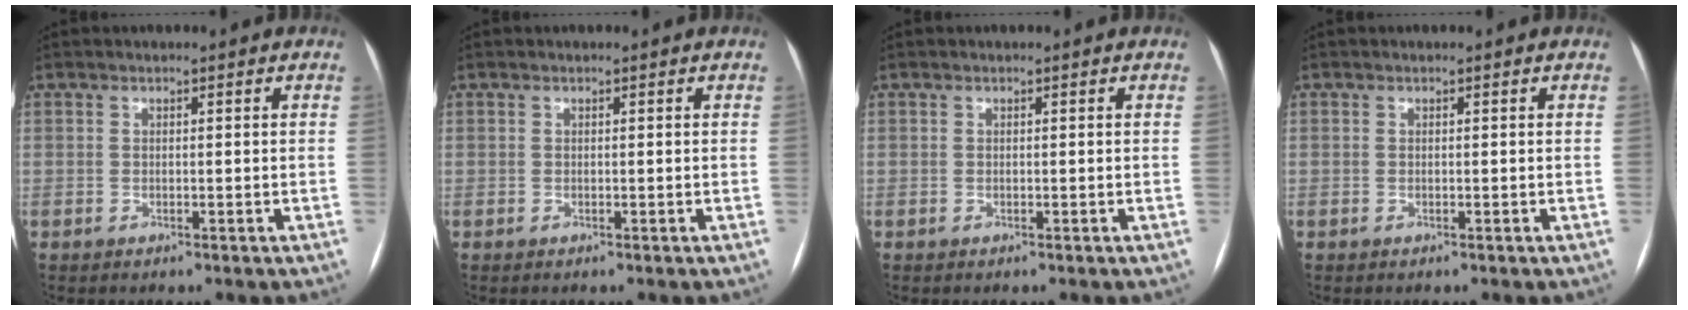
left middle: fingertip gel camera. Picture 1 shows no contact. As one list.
[{"total": 0.0}, {"total": 0.0}, {"total": 0.0}]